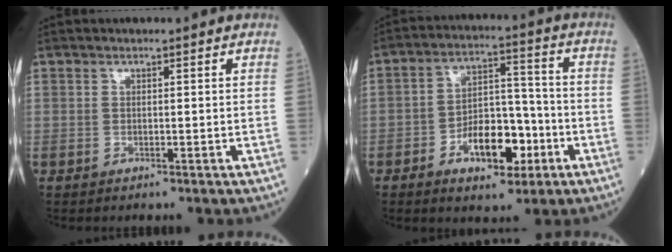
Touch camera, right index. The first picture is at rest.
{"total": 10.2, "force": [-4.2, 4.9, 8.0], "torque": [-0.138, 0.019, -0.066]}